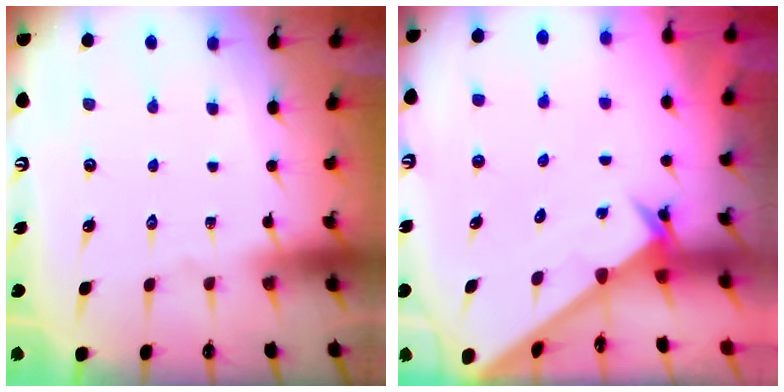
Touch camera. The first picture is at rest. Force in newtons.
{"total": 2.5, "press": 2.5, "slide": 0.2}